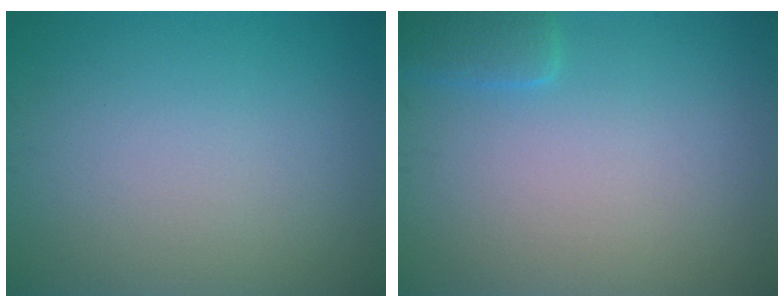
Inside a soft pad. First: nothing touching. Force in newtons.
{"total": 1.7, "press": 1.7, "slide": 0.1}